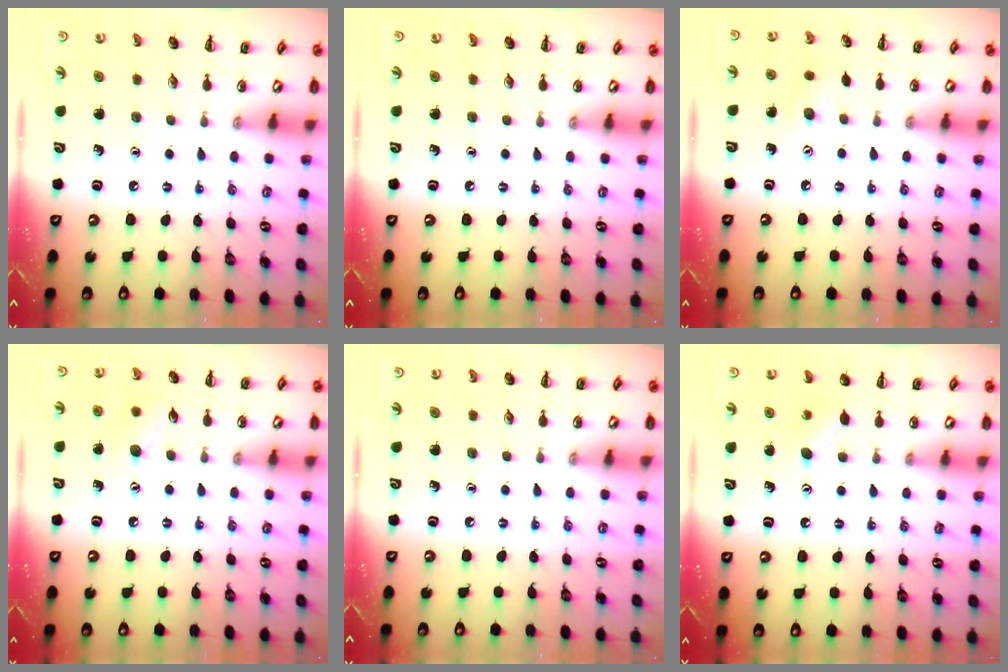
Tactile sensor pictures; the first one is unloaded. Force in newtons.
{"total": 0.0}
{"total": 6.1, "press": 6.0, "slide": 1.5}
{"total": 7.0, "press": 6.8, "slide": 1.3}
{"total": 0.0}
{"total": 4.4, "press": 4.3, "slide": 0.9}